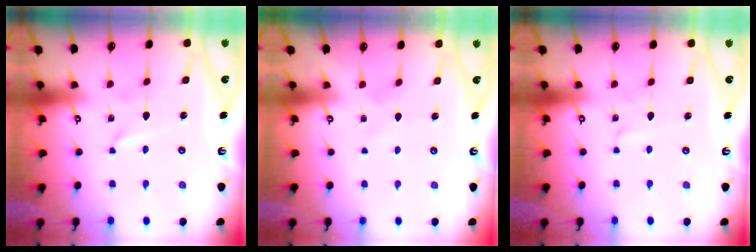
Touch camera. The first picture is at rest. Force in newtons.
{"total": 1.4, "press": 1.4, "slide": 0.1}
{"total": 1.4, "press": 1.4, "slide": 0.1}